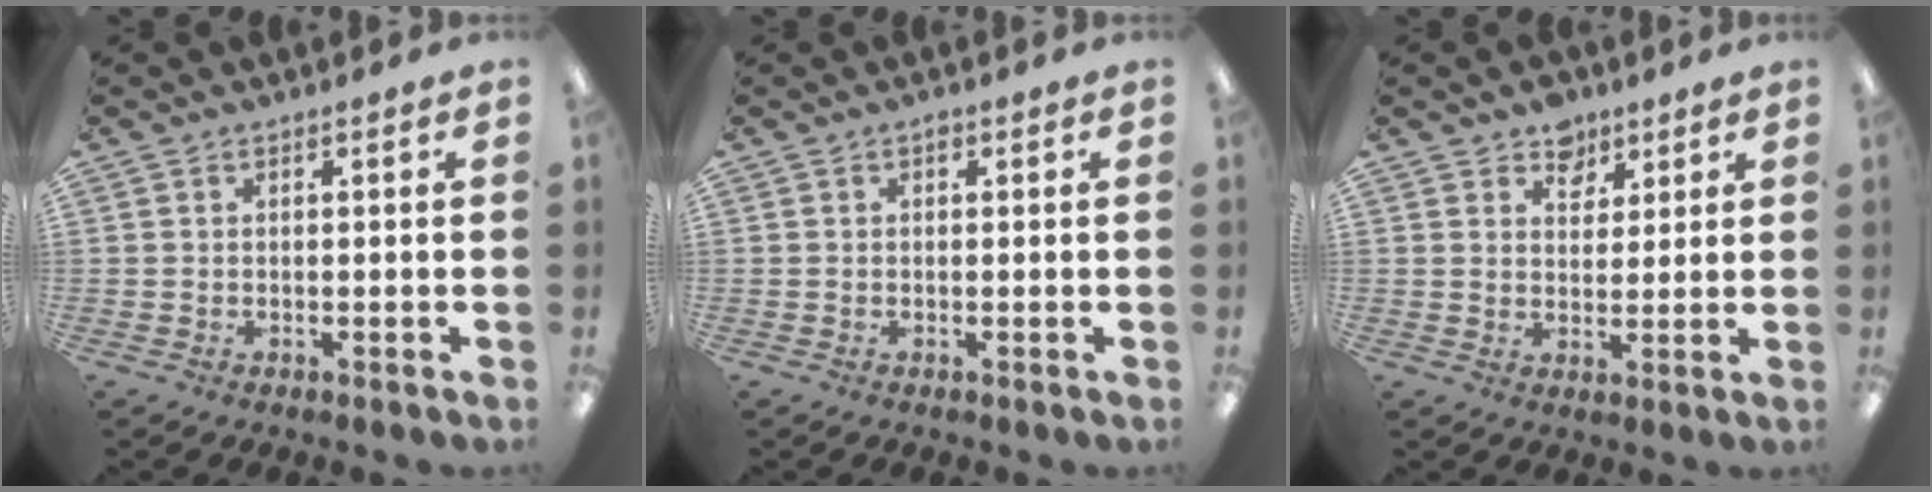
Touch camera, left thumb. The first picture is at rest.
{"total": 0.7, "force": [0.4, 0.5, 0.4], "torque": [-0.008, 0.005, 0.006]}
{"total": 5.9, "force": [4.4, 3.8, 1.0], "torque": [-0.006, -0.022, 0.078]}